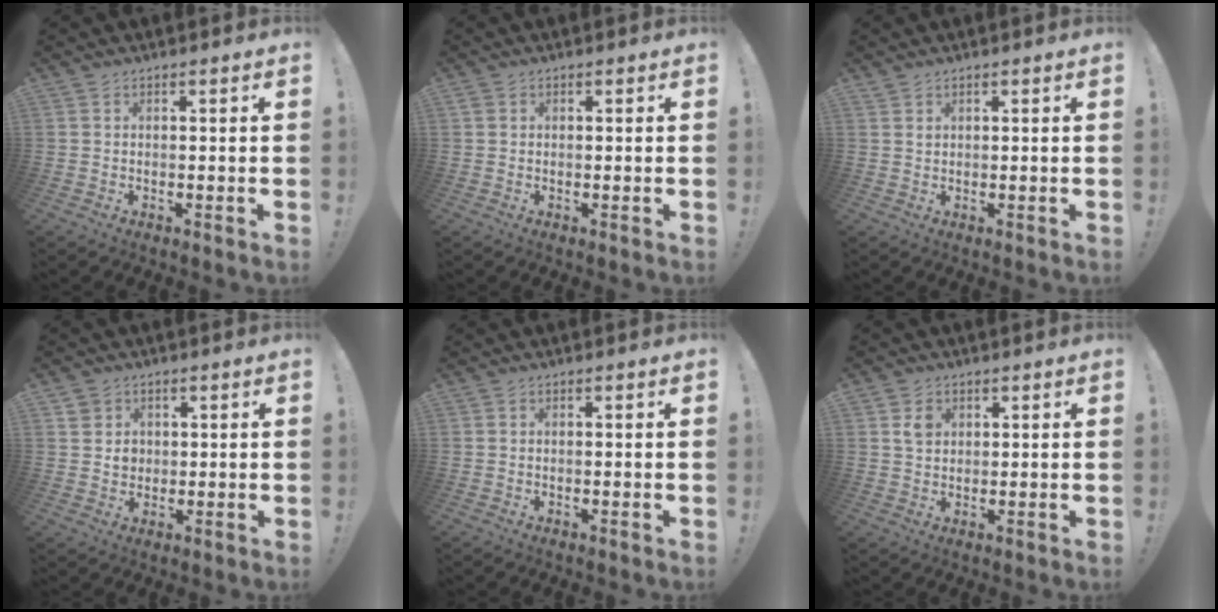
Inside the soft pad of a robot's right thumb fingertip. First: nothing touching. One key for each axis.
{"total": 0.9, "fx": 0.5, "fy": 0.7, "fz": 0.2, "tx": -0.004, "ty": 0.003, "tz": 0.011}
{"total": 1.2, "fx": 0.9, "fy": 0.7, "fz": 0.2, "tx": 0.011, "ty": -0.010, "tz": 0.015}
{"total": 4.2, "fx": 1.2, "fy": 3.9, "fz": 1.0, "tx": -0.014, "ty": -0.004, "tz": 0.022}
{"total": 0.0}
{"total": 3.8, "fx": 1.7, "fy": 3.0, "fz": 1.4, "tx": -0.010, "ty": -0.007, "tz": 0.029}